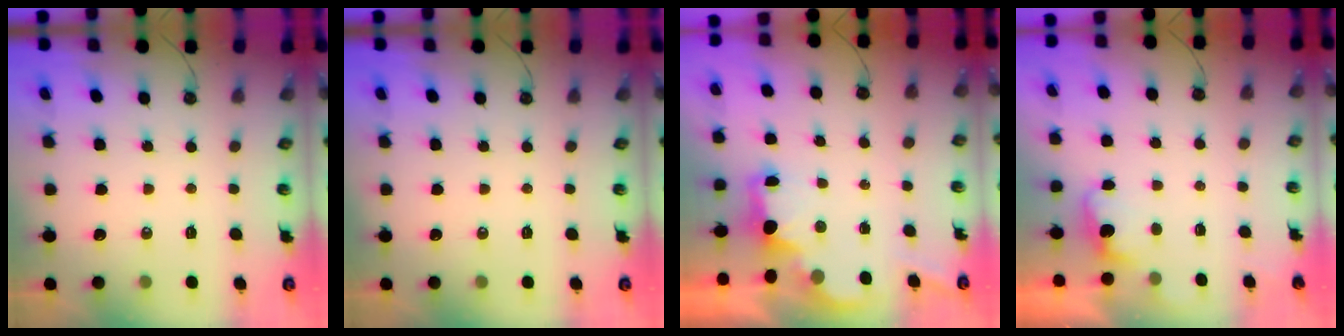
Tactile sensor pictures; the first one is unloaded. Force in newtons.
{"total": 0.0}
{"total": 2.1, "press": 2.0, "slide": 0.7}
{"total": 1.2, "press": 1.0, "slide": 0.8}